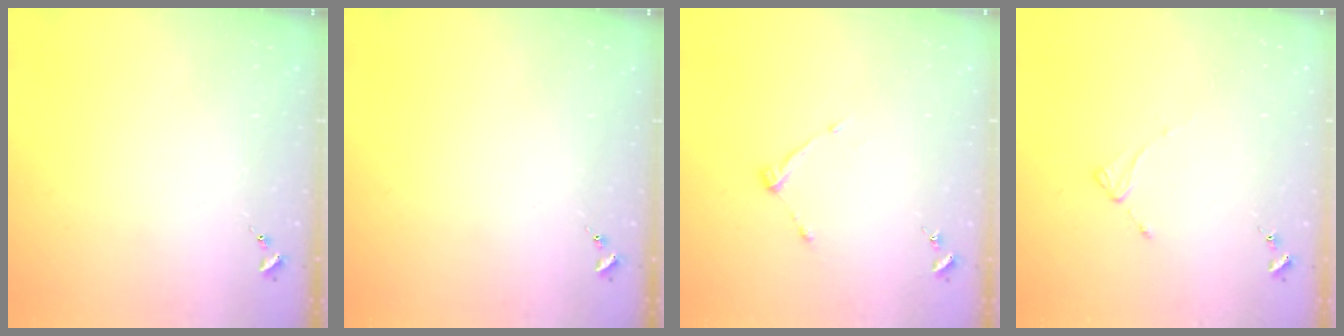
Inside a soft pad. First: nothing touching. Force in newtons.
{"total": 0.0}
{"total": 5.5, "press": 5.5, "slide": 0.7}
{"total": 2.0, "press": 2.0, "slide": 0.3}